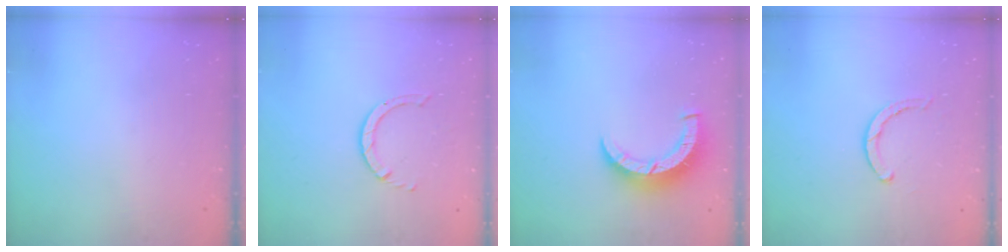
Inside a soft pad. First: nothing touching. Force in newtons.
{"total": 1.4, "press": 1.4, "slide": 0.2}
{"total": 8.3, "press": 8.3, "slide": 0.6}
{"total": 2.8, "press": 2.8, "slide": 0.2}